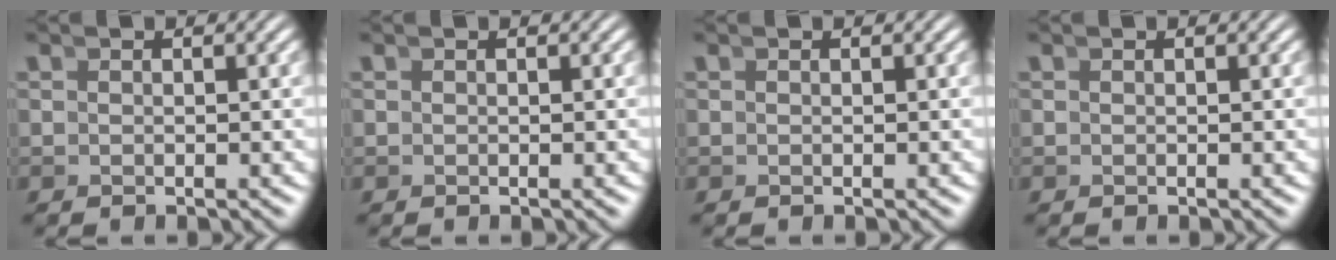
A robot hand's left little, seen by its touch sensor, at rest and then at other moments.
{"total": 0.0}
{"total": 0.0}
{"total": 0.0}